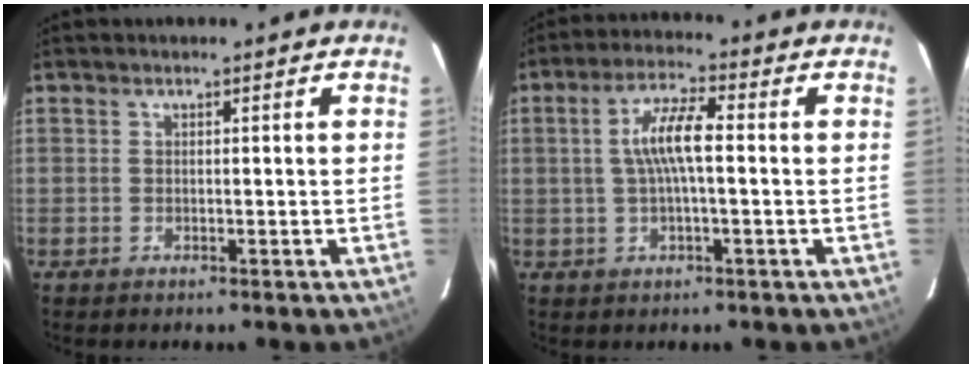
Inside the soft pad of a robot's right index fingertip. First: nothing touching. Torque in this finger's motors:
{"motor_torque": [0.55, -0.11, 0.32, 0.09]}